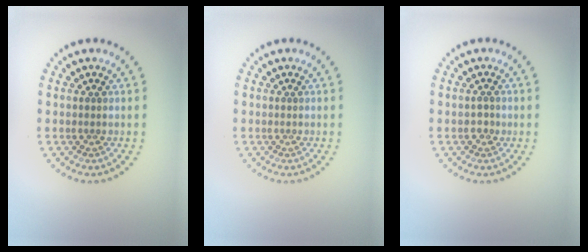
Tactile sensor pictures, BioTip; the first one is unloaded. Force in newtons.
{"total": 0.0}
{"total": 0.9, "press": 0.9, "slide": 0.3}